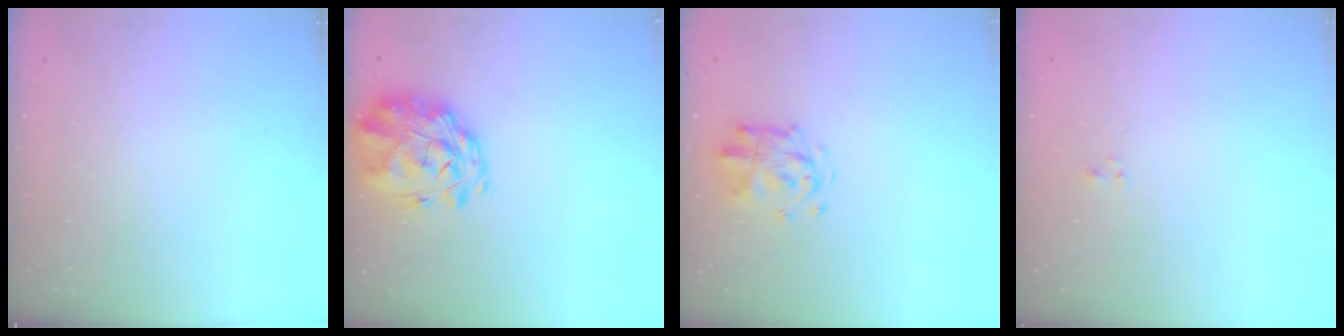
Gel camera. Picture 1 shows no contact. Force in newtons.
{"total": 3.2, "press": 2.6, "slide": 1.9}
{"total": 4.3, "press": 4.3, "slide": 0.3}
{"total": 0.6, "press": 0.3, "slide": 0.5}